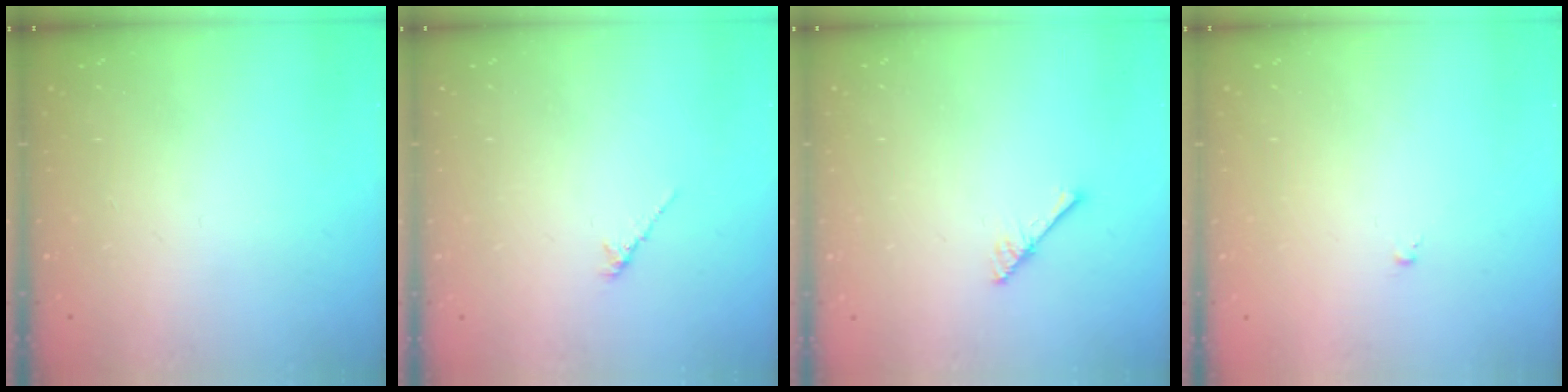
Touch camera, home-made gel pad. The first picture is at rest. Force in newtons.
{"total": 1.6, "press": 1.5, "slide": 0.5}
{"total": 3.0, "press": 3.0, "slide": 0.3}
{"total": 0.0}